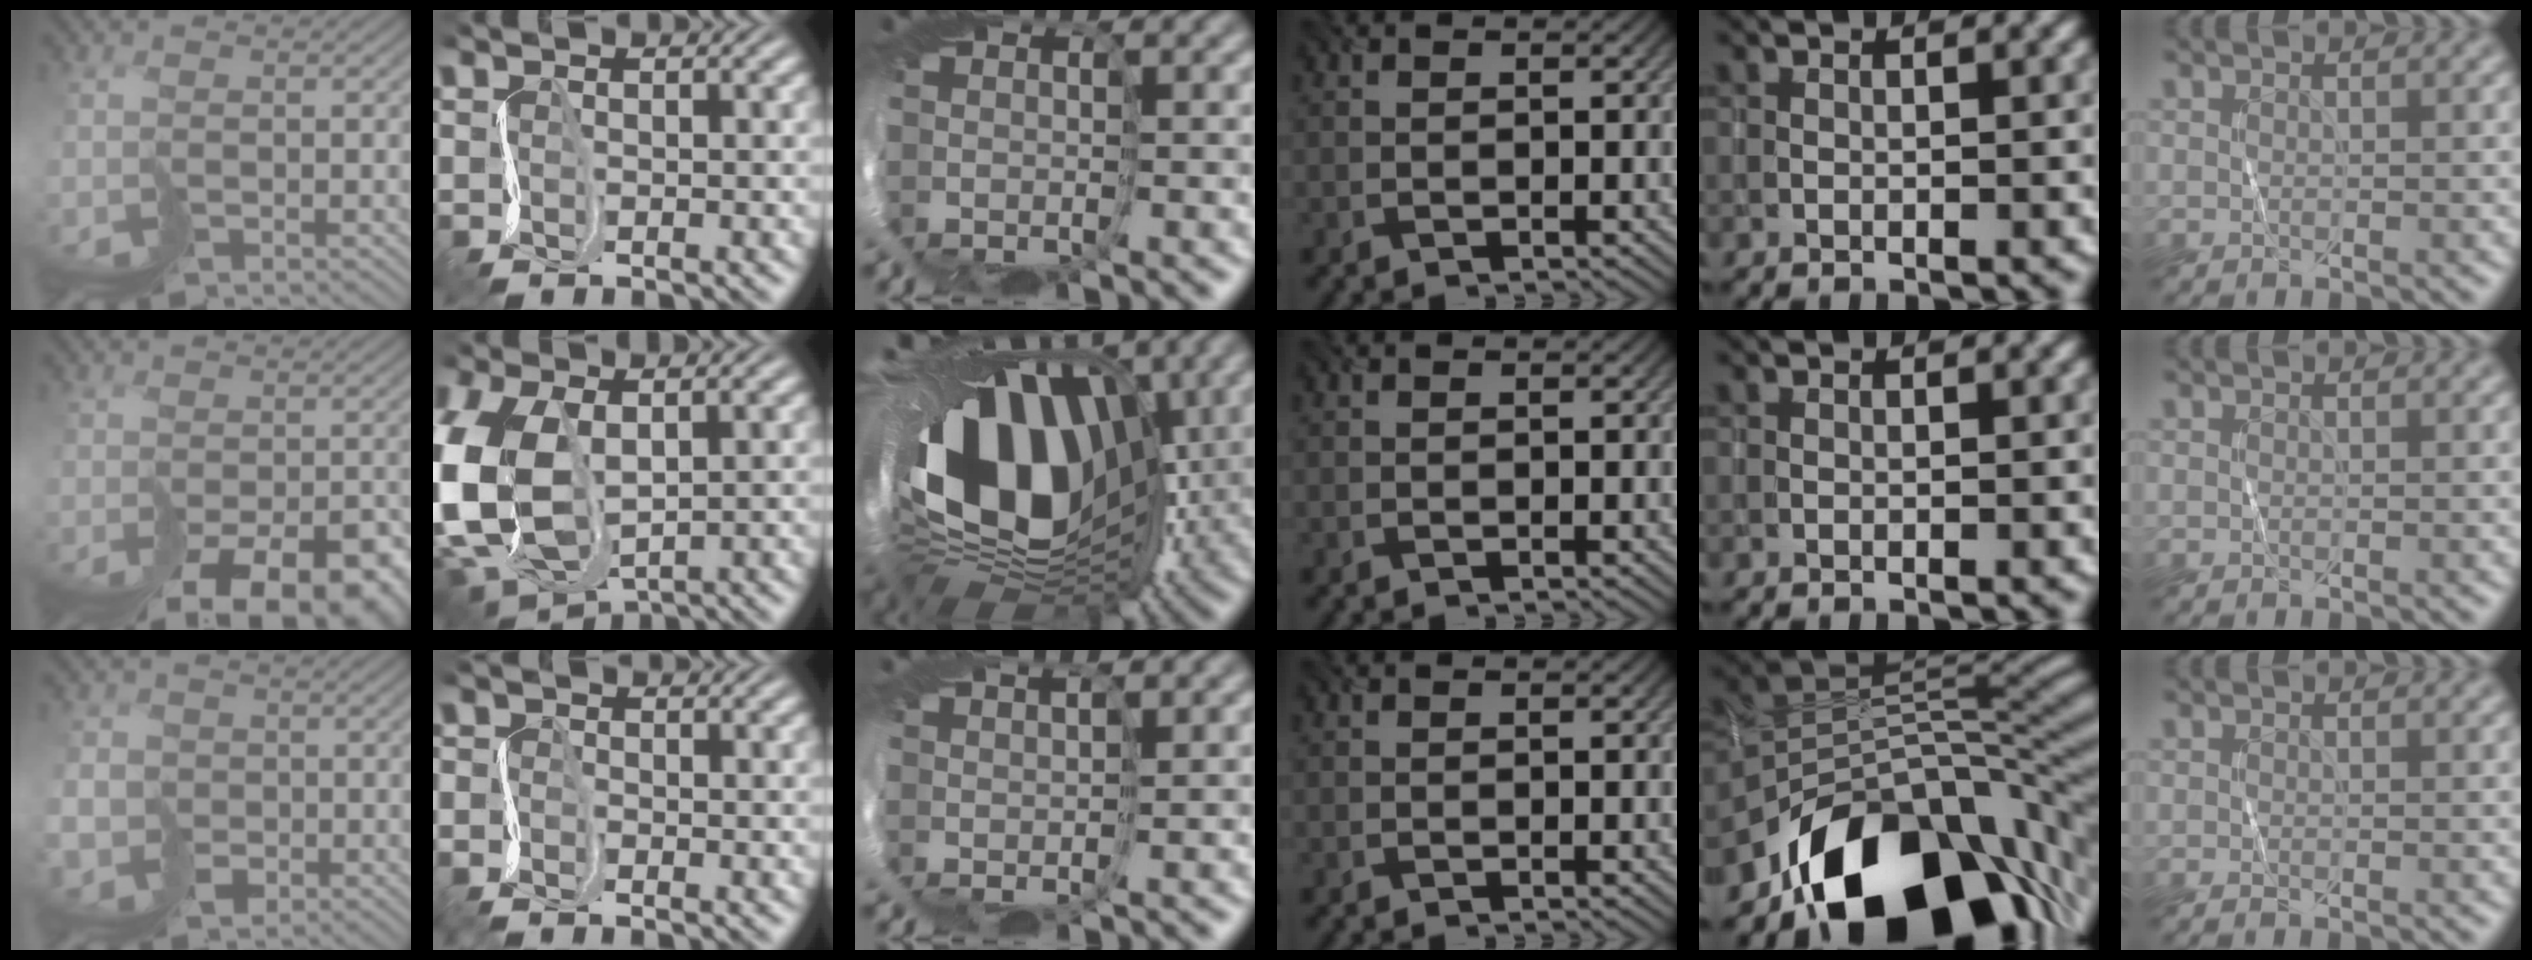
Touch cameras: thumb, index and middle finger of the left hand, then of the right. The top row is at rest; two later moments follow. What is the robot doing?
{"motion": "cut", "object": "wrapping paper"}